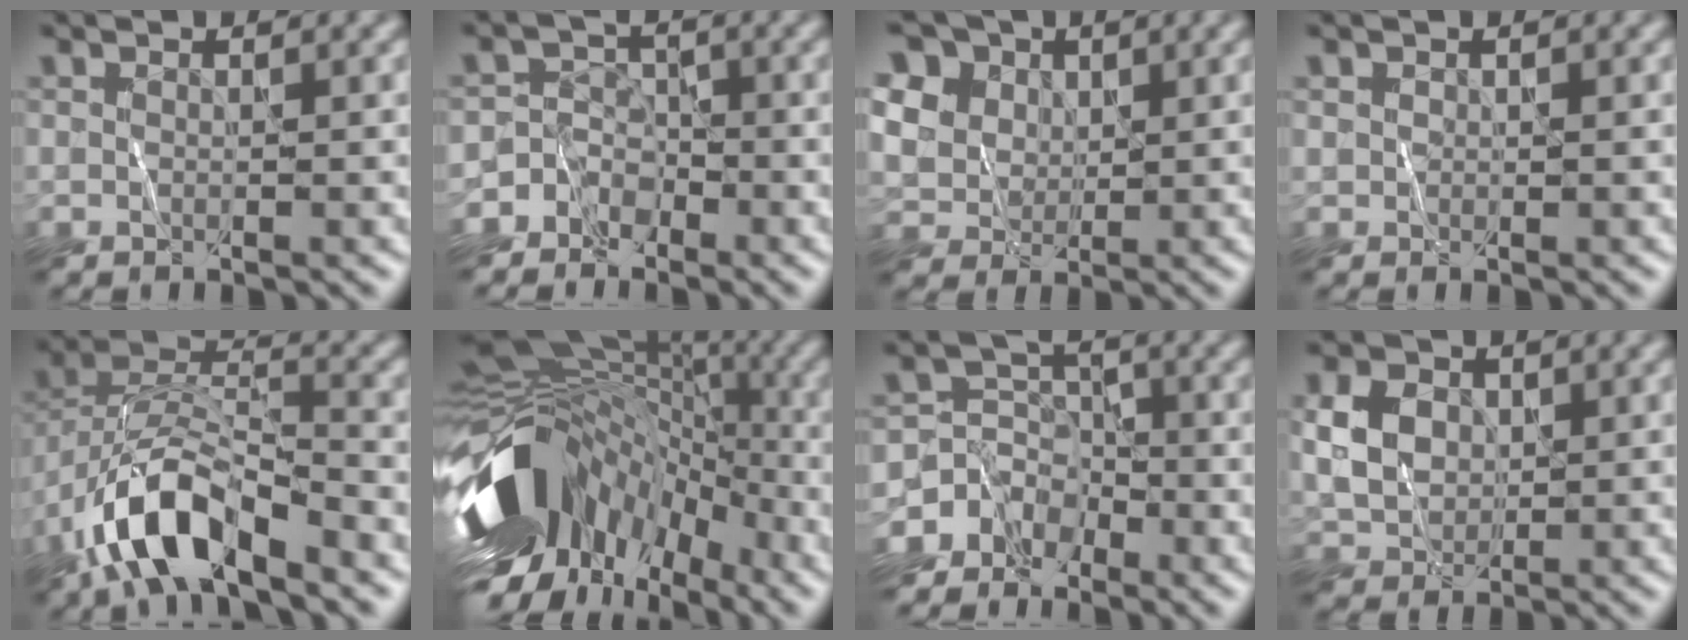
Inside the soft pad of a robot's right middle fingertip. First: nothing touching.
{"total": 3.6, "force": [-2.4, 2.7, 0.3], "torque": [0.029, 0.008, -0.054]}
{"total": 9.1, "force": [4.2, 7.3, 3.5], "torque": [-0.103, 0.021, 0.068]}
{"total": 0.5, "force": [0.1, 0.5, -0.3], "torque": [0.011, -0.003, 0.002]}
{"total": 8.9, "force": [-5.2, 3.7, 6.2], "torque": [-0.113, 0.009, -0.101]}
{"total": 16.3, "force": [-4.5, 11.3, 10.9], "torque": [-0.221, 0.008, -0.074]}
{"total": 5.0, "force": [-3.3, 3.7, 0.8], "torque": [0.020, 0.009, -0.069]}
{"total": 4.3, "force": [0.7, 3.6, 2.3], "torque": [-0.050, 0.004, 0.011]}